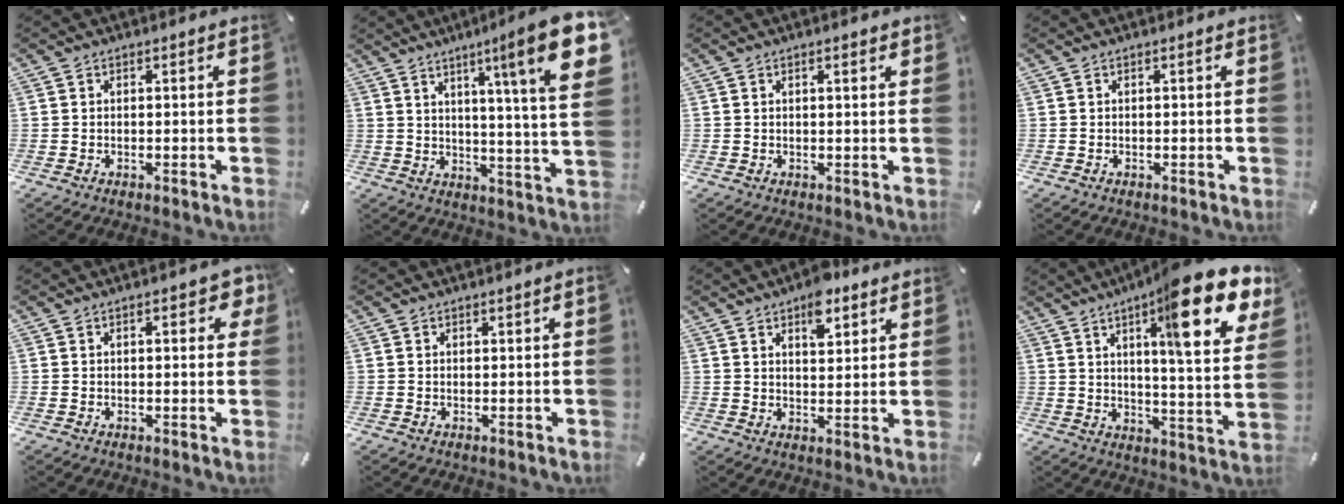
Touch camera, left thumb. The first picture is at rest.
{"total": 18.4, "force": [8.3, 1.4, 16.4], "torque": [-0.247, -0.049, 0.111]}
{"total": 1.0, "force": [0.7, 0.4, 0.6], "torque": [-0.013, 0.002, 0.012]}
{"total": 0.0}
{"total": 3.7, "force": [1.4, 2.2, 2.7], "torque": [-0.031, 0.002, 0.019]}
{"total": 0.6, "force": [0.4, 0.4, 0.2], "torque": [-0.003, 0.002, 0.008]}
{"total": 7.6, "force": [4.9, 4.0, 4.3], "torque": [-0.049, -0.020, 0.080]}
{"total": 20.5, "force": [12.1, 4.1, 16.0], "torque": [-0.230, -0.077, 0.178]}